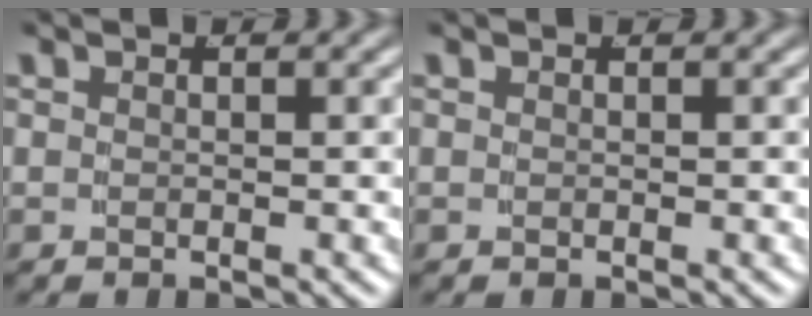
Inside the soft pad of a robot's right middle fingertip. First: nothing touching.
{"total": 0.0}